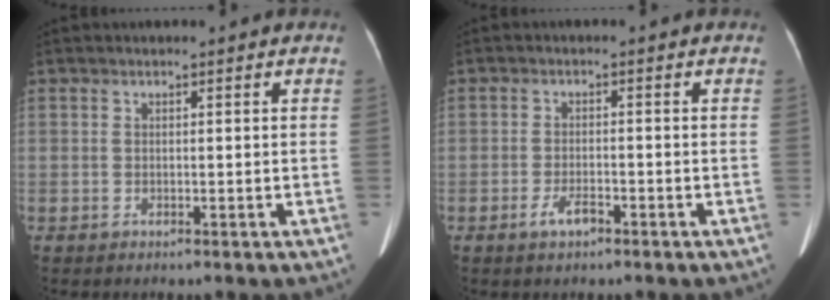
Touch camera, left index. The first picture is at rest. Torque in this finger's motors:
{"motor_torque": [0.35, 0.31, 0.21, 0.07]}